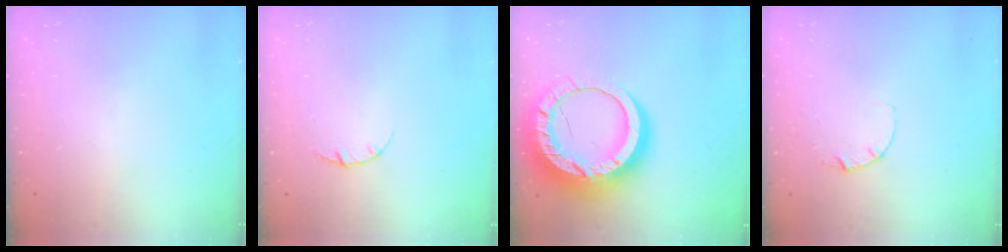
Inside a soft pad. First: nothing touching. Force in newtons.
{"total": 2.8, "press": 2.8, "slide": 0.4}
{"total": 23.7, "press": 23.7, "slide": 2.1}
{"total": 2.8, "press": 2.8, "slide": 0.3}